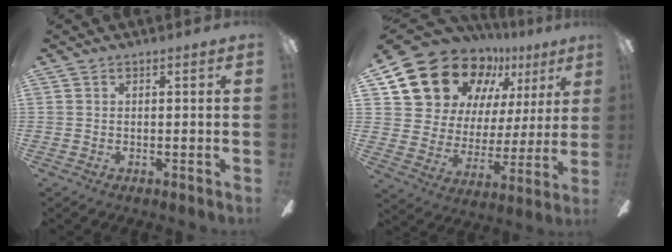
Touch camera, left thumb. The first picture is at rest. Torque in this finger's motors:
{"motor_torque": [0.71, 0.72, 1.39, -1.37, 0.10]}